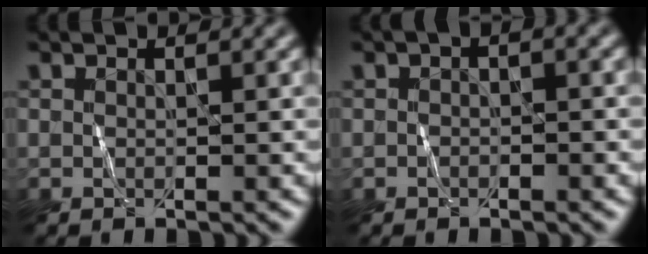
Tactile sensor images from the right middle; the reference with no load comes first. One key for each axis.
{"total": 1.7, "fx": 0.4, "fy": 1.0, "fz": 1.3, "tx": -0.016, "ty": 0.005, "tz": -0.006}